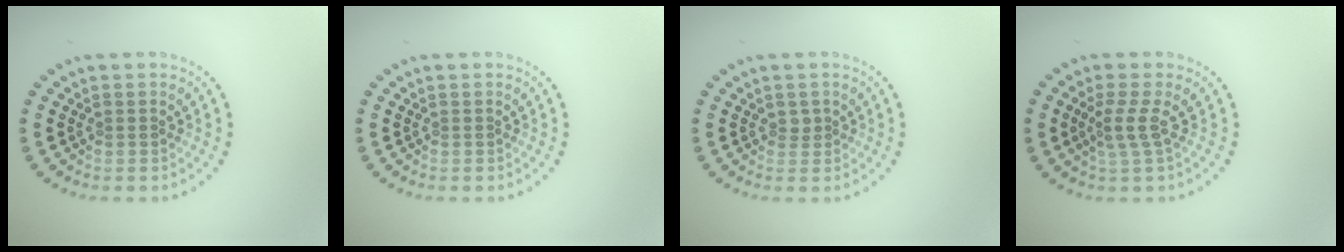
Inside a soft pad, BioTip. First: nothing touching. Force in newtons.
{"total": 0.0}
{"total": 0.9, "press": 0.6, "slide": 0.6}
{"total": 2.0, "press": 1.4, "slide": 1.4}